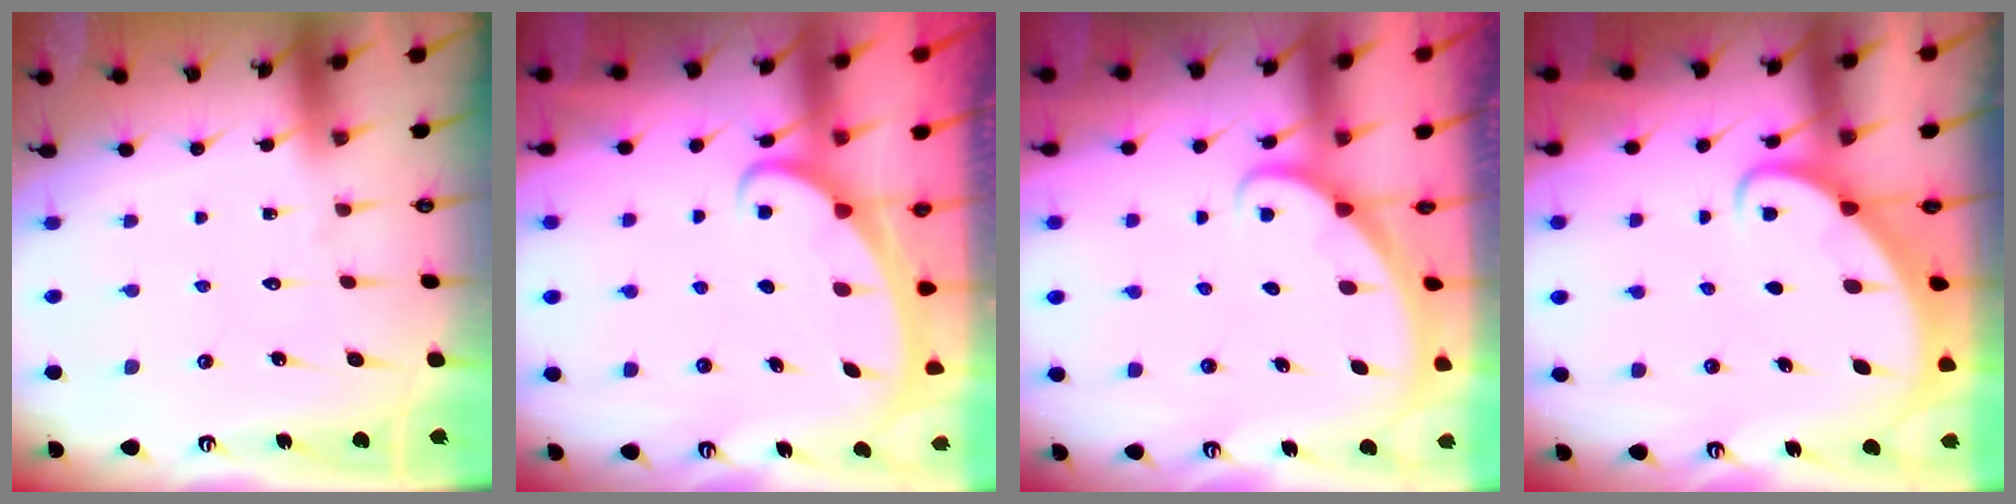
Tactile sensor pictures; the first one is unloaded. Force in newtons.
{"total": 2.4, "press": 2.4, "slide": 0.3}
{"total": 1.7, "press": 1.7, "slide": 0.1}
{"total": 2.6, "press": 2.6, "slide": 0.3}